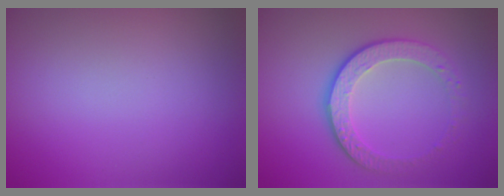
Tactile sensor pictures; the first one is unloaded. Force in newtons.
{"total": 4.2, "press": 3.1, "slide": 2.8}